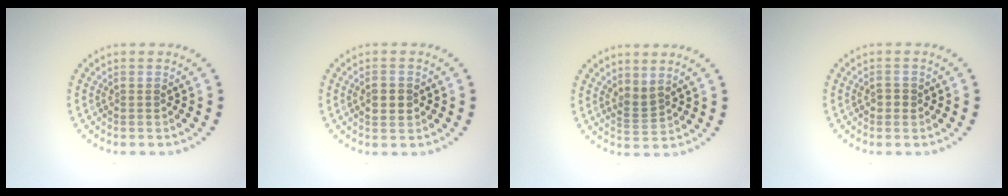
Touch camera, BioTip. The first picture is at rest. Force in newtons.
{"total": 2.3, "press": 2.3, "slide": 0.1}
{"total": 1.6, "press": 1.1, "slide": 1.2}
{"total": 0.9, "press": 0.9, "slide": 0.2}